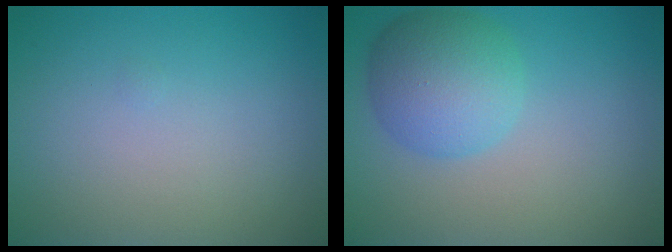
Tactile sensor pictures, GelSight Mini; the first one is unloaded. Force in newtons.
{"total": 5.4, "press": 5.4, "slide": 0.2}